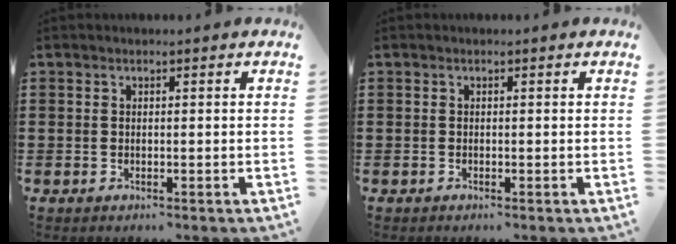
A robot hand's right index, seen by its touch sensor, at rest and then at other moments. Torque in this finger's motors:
{"motor_torque": [0.04, -0.06, 0.00, 0.01]}